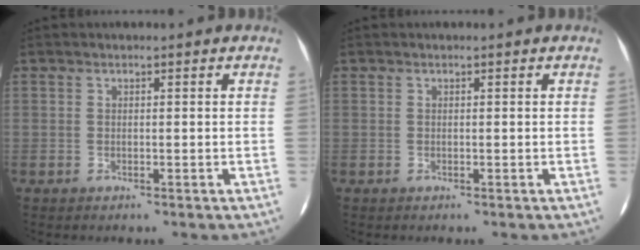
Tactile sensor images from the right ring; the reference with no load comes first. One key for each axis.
{"total": 0.0}